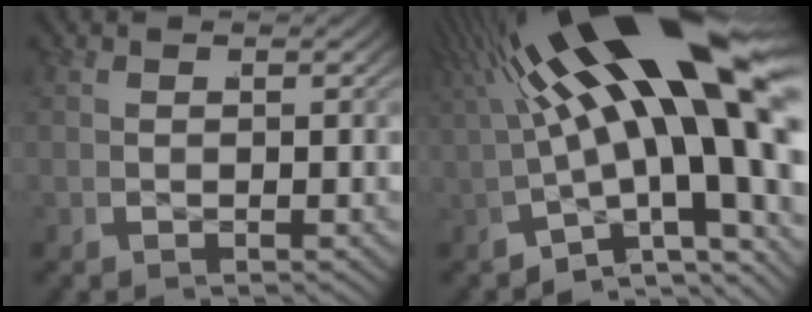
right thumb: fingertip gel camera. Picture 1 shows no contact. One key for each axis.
{"total": 14.1, "fx": 0.3, "fy": 6.0, "fz": 12.8, "tx": -0.230, "ty": -0.006, "tz": 0.011}